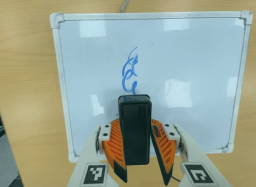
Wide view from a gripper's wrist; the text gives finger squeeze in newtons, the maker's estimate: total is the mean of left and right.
{"total": 8.7, "left": 9.0, "right": 8.3}